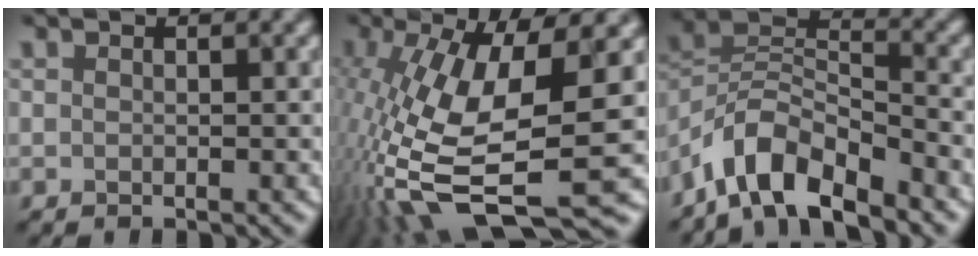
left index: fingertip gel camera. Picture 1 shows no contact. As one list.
[{"total": 13.4, "force": [-2.8, 3.9, 12.5], "torque": [-0.254, -0.007, -0.026]}, {"total": 7.1, "force": [-6.2, 1.8, 3.0], "torque": [-0.054, 0.001, -0.108]}]